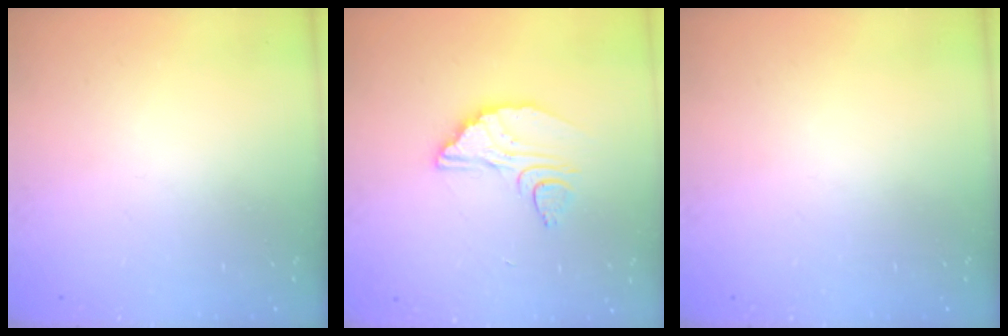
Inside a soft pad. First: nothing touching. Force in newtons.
{"total": 9.4, "press": 9.3, "slide": 0.7}
{"total": 0.0}